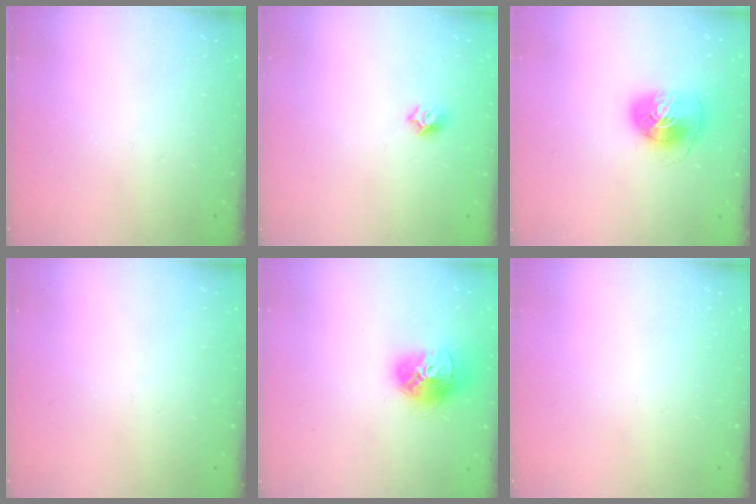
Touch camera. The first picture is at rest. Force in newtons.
{"total": 6.9, "press": 6.8, "slide": 0.9}
{"total": 8.5, "press": 8.4, "slide": 1.3}
{"total": 0.0}
{"total": 15.1, "press": 15.0, "slide": 1.5}
{"total": 0.0}